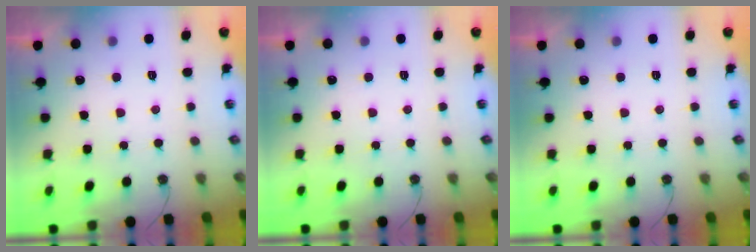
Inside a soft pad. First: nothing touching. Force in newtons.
{"total": 0.0}
{"total": 0.0}